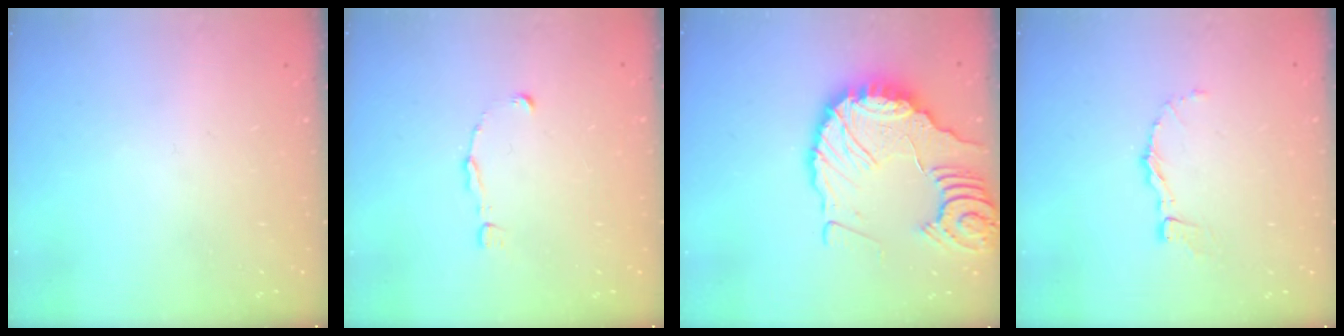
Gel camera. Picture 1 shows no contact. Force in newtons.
{"total": 0.9, "press": 0.9, "slide": 0.0}
{"total": 16.8, "press": 16.8, "slide": 1.8}
{"total": 3.3, "press": 3.3, "slide": 0.1}